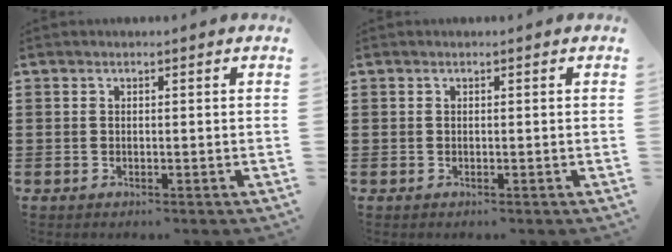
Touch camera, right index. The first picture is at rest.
{"total": 0.0}